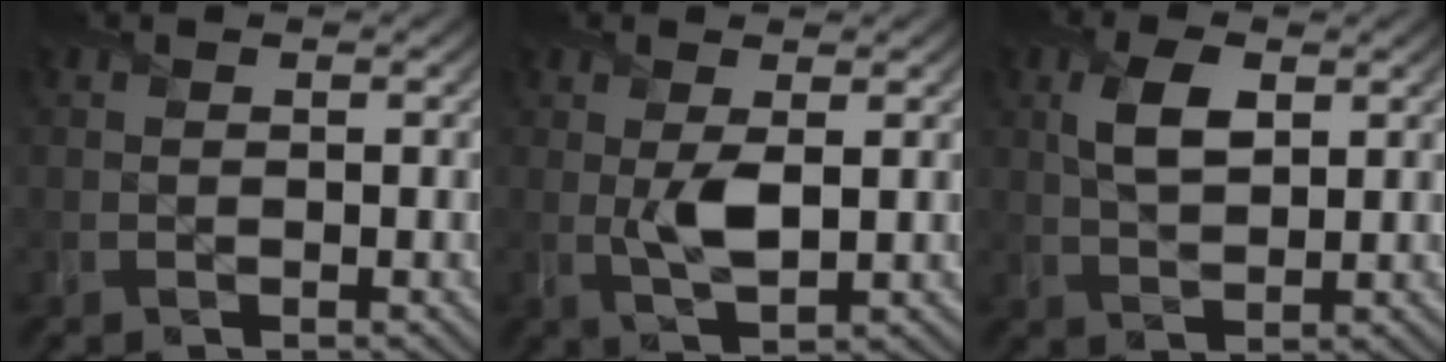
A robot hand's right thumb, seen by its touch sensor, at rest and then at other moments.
{"total": 3.1, "force": [0.7, 1.0, 2.9], "torque": [-0.056, -0.003, 0.016]}
{"total": 4.9, "force": [1.7, 2.5, 3.8], "torque": [-0.090, 0.003, 0.032]}